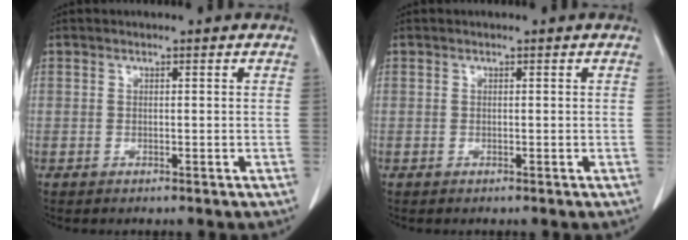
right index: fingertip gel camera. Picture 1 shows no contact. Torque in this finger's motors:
{"motor_torque": [0.00, 0.00, 0.00, 0.00]}